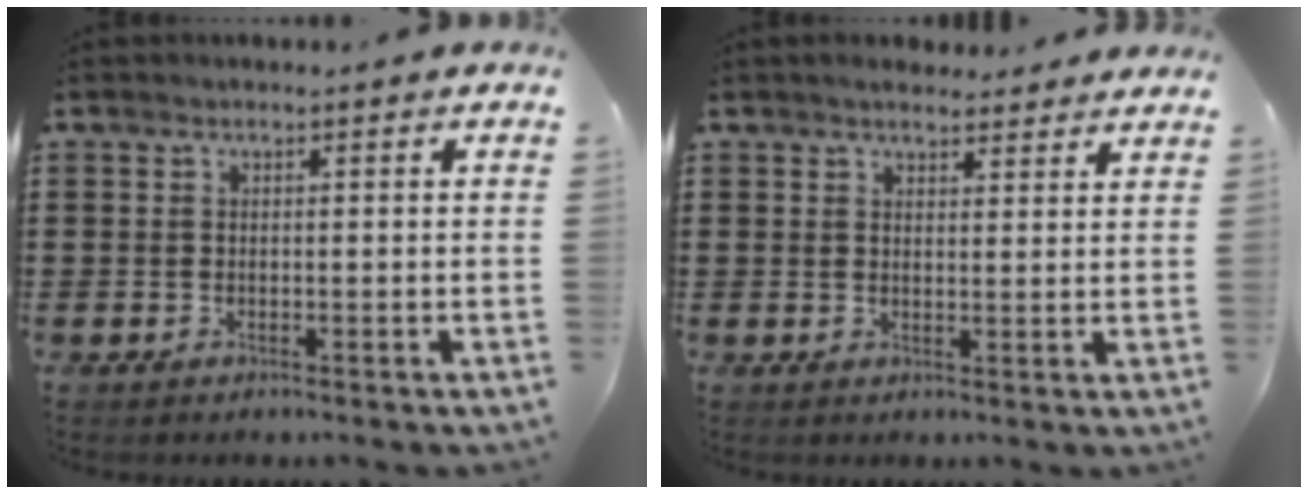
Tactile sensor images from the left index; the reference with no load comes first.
{"total": 2.8, "force": [2.7, 0.6, 0.6], "torque": [-0.017, -0.001, 0.050]}